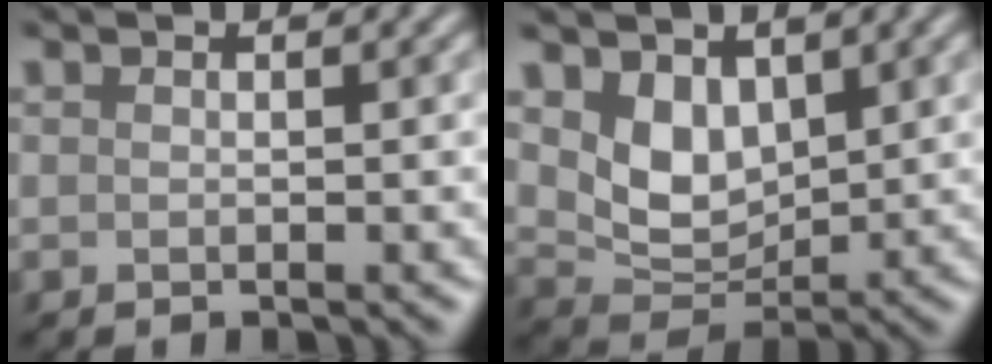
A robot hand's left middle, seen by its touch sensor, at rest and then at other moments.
{"total": 4.0, "force": [1.8, 2.7, 2.3], "torque": [-0.052, -0.013, 0.036]}